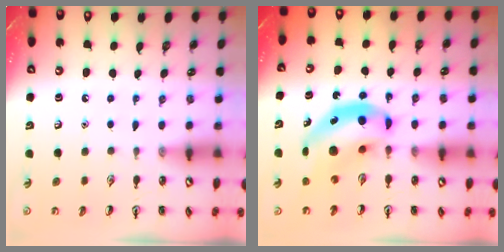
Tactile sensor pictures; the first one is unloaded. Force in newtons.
{"total": 12.5, "press": 11.9, "slide": 3.7}